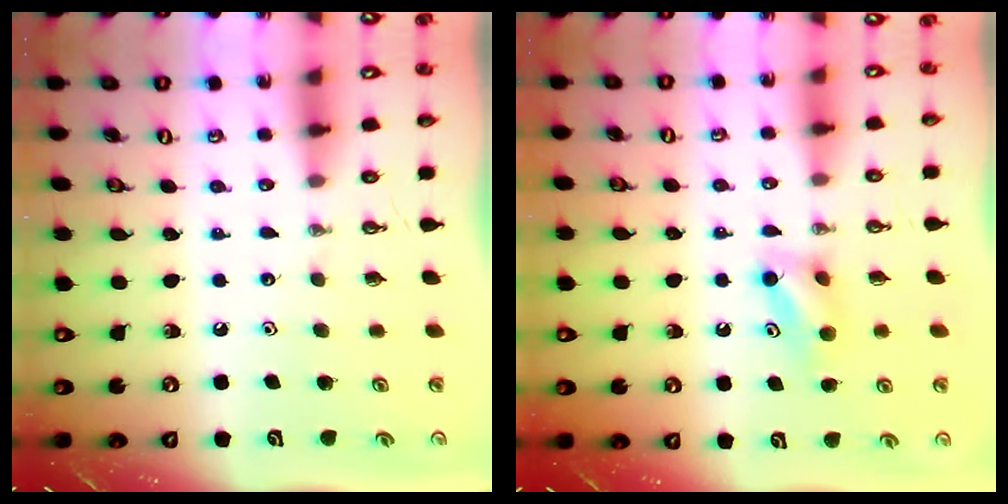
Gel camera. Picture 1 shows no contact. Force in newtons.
{"total": 5.7, "press": 5.6, "slide": 0.7}